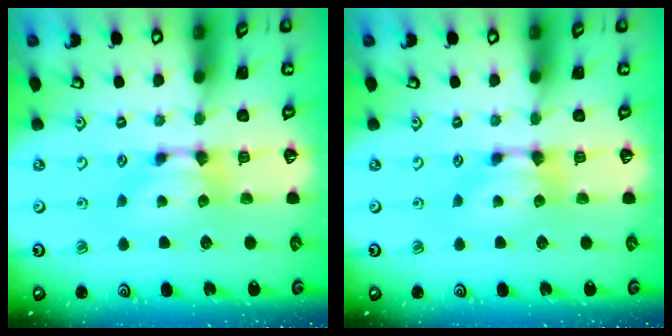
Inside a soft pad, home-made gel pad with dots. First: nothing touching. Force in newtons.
{"total": 0.0}